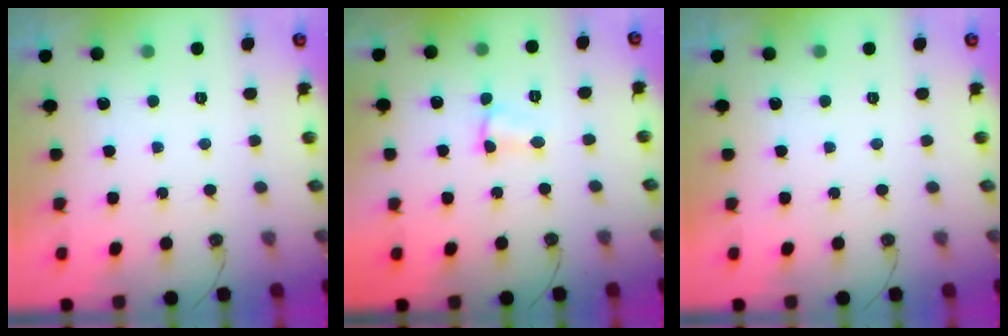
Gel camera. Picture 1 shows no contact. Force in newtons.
{"total": 2.9, "press": 2.9, "slide": 0.4}
{"total": 0.0}